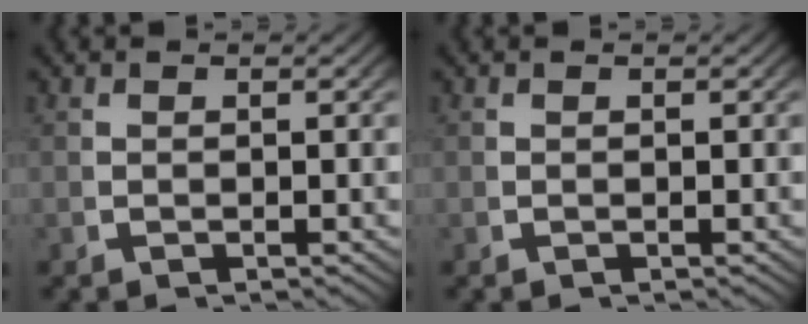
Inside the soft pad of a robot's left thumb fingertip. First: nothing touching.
{"total": 0.0}